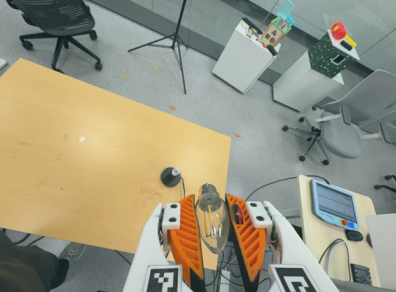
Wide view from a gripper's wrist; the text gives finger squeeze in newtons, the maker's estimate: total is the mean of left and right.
{"total": 12.6, "left": 13.1, "right": 12.1}